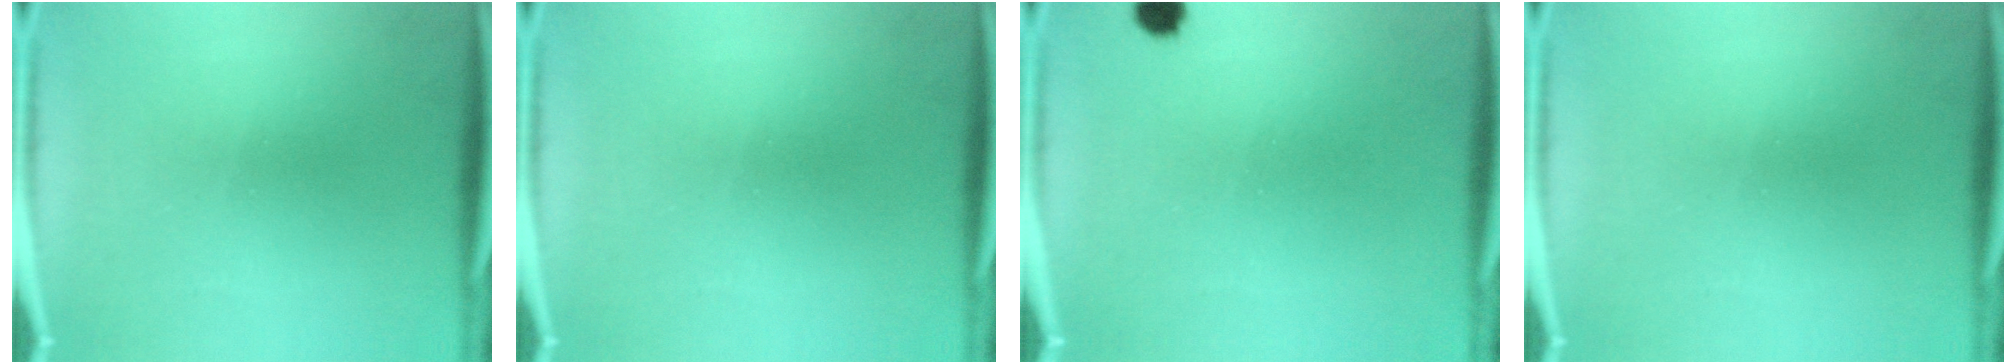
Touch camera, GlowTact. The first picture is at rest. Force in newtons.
{"total": 0.0}
{"total": 2.3}
{"total": 0.0}